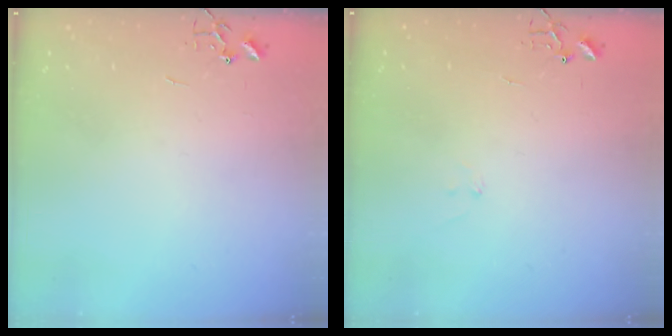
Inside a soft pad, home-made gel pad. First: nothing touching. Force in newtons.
{"total": 7.0, "press": 7.0, "slide": 0.7}